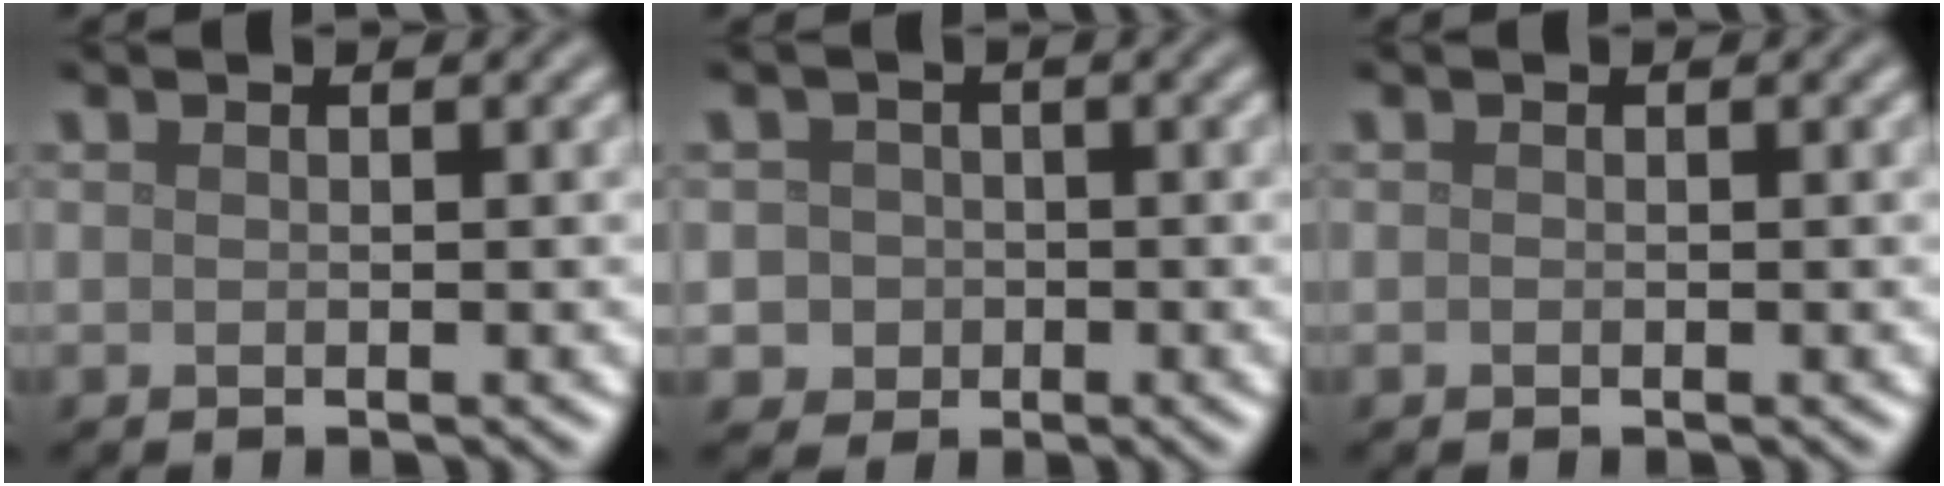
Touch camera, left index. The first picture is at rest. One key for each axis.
{"total": 2.8, "fx": -0.4, "fy": 2.7, "fz": 0.6, "tx": 0.011, "ty": 0.008, "tz": -0.016}
{"total": 0.0}